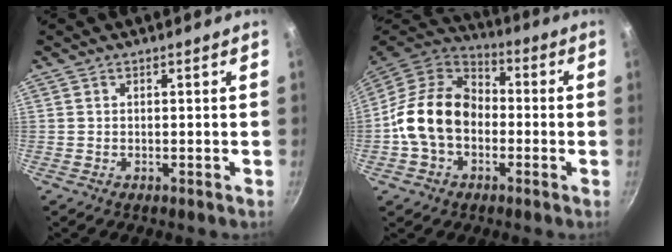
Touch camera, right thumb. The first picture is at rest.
{"total": 16.4, "force": [-2.1, 12.1, 10.9], "torque": [-0.159, 0.038, -0.054]}